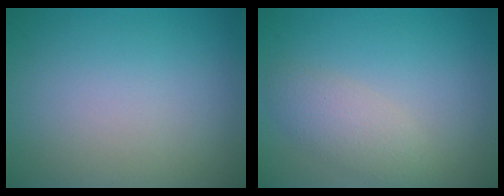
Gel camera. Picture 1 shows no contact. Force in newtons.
{"total": 2.8, "press": 2.8, "slide": 0.2}